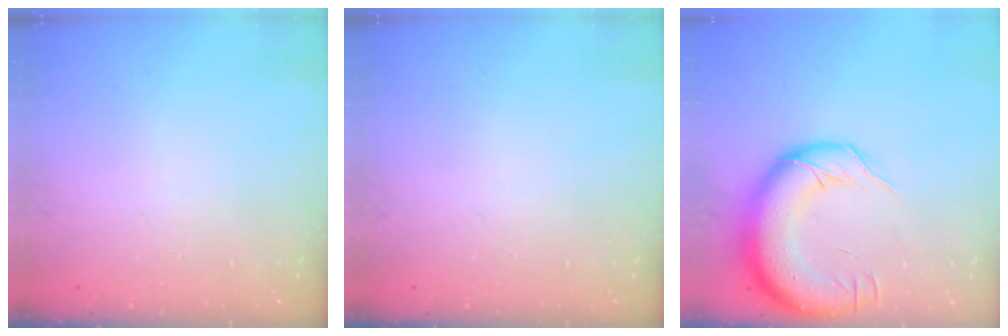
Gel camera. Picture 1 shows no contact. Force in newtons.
{"total": 0.0}
{"total": 19.3, "press": 18.7, "slide": 4.5}